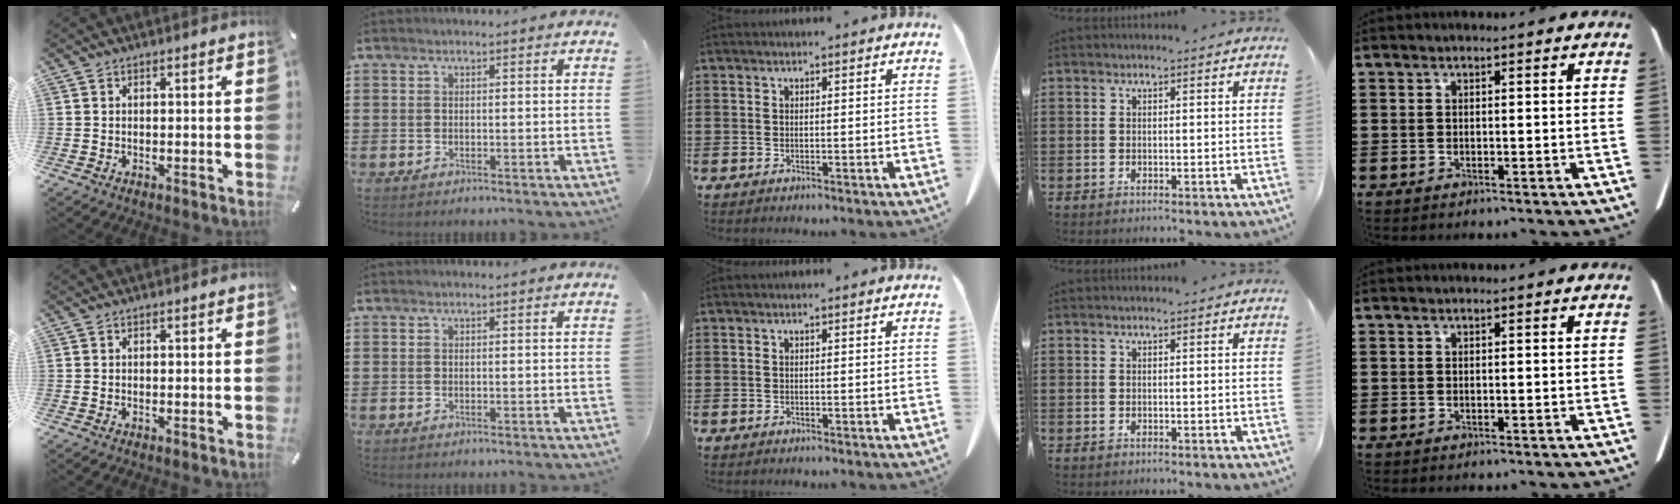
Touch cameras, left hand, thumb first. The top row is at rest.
{}